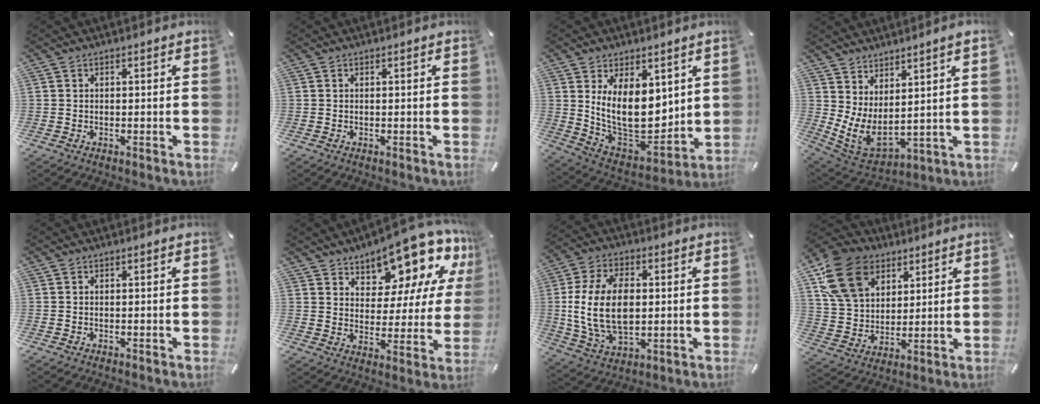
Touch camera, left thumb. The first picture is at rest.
{"total": 0.0}
{"total": 16.5, "force": [4.4, 10.6, 11.9], "torque": [-0.211, -0.052, 0.085]}
{"total": 5.7, "force": [2.4, 3.0, 4.2], "torque": [-0.090, -0.044, 0.053]}
{"total": 0.0}
{"total": 14.3, "force": [12.1, 6.1, 4.4], "torque": [-0.064, -0.110, 0.210]}
{"total": 15.9, "force": [0.9, 10.4, 12.0], "torque": [-0.261, 0.006, 0.017]}
{"total": 16.1, "force": [7.6, 11.7, 8.0], "torque": [-0.179, -0.020, 0.146]}